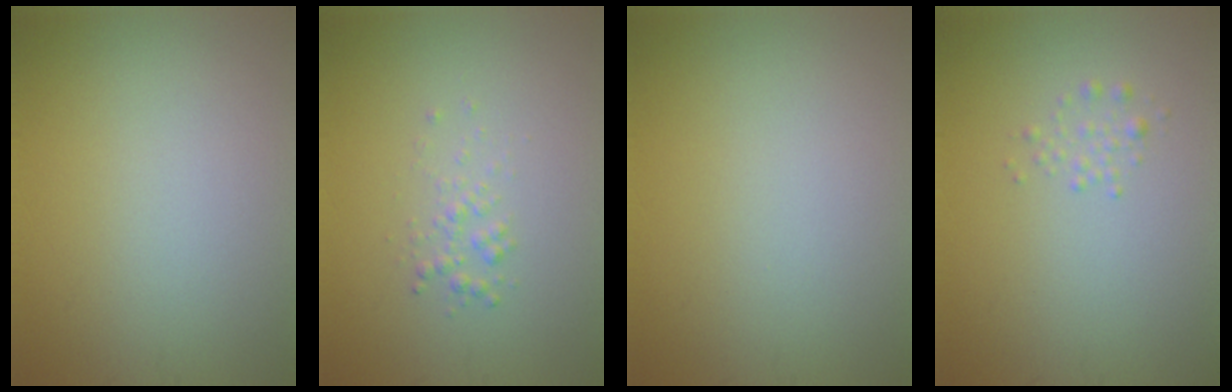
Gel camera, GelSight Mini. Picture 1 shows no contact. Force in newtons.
{"total": 1.1, "press": 1.1, "slide": 0.1}
{"total": 0.0}
{"total": 1.0, "press": 1.0, "slide": 0.0}